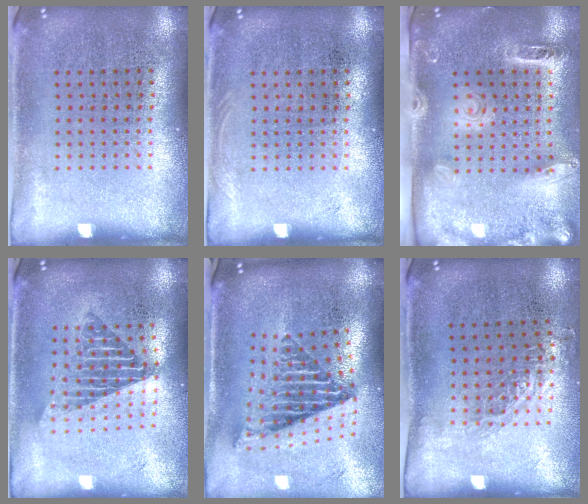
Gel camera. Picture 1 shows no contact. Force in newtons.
{"total": 0.5, "press": 0.5, "slide": 0.2}
{"total": 2.7, "press": 2.1, "slide": 1.8}
{"total": 1.7, "press": 1.4, "slide": 1.0}
{"total": 2.6, "press": 1.6, "slide": 2.0}
{"total": 0.8, "press": 0.8, "slide": 0.2}